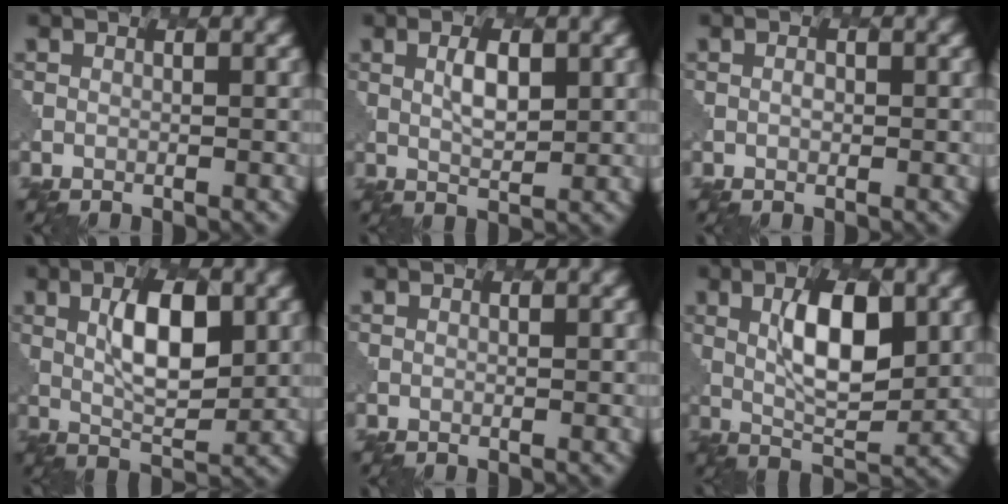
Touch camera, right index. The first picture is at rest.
{"total": 2.5, "force": [0.9, 1.0, 2.1], "torque": [-0.043, 0.002, 0.019]}
{"total": 0.8, "force": [-0.1, 0.5, 0.5], "torque": [-0.009, 0.001, -0.001]}
{"total": 5.8, "force": [1.4, 2.3, 5.1], "torque": [-0.087, 0.003, 0.027]}
{"total": 0.0}
{"total": 6.6, "force": [1.4, 2.6, 5.9], "torque": [-0.097, 0.002, 0.027]}